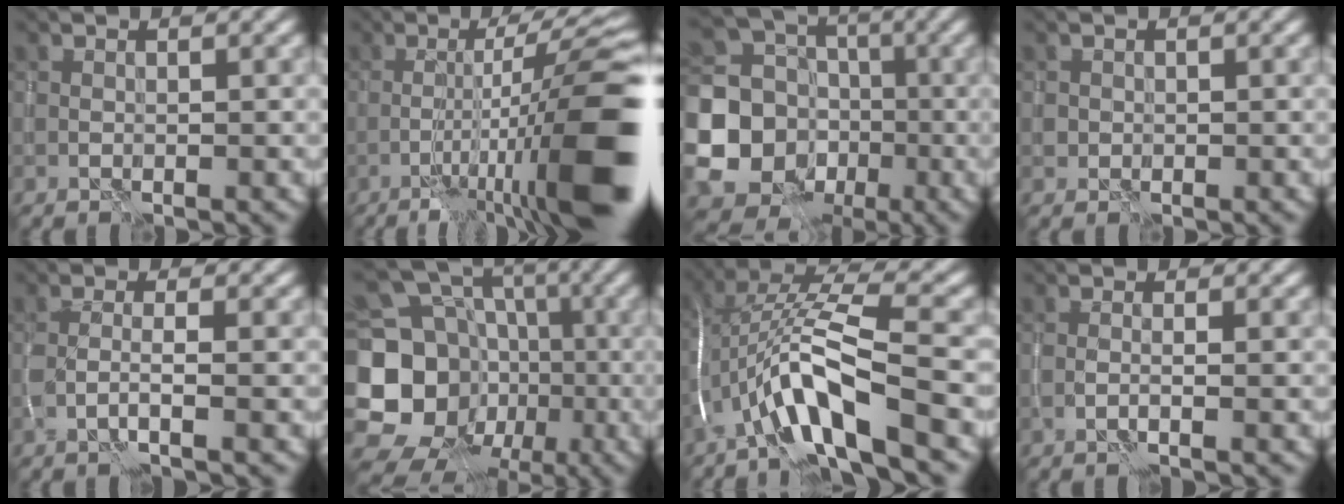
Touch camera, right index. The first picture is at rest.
{"total": 13.6, "force": [-5.0, 1.9, 12.5], "torque": [-0.181, 0.017, -0.073]}
{"total": 13.7, "force": [-2.9, 12.3, 5.2], "torque": [-0.134, -0.025, -0.070]}
{"total": 0.5, "force": [0.0, 0.5, 0.0], "torque": [0.004, -0.003, 0.000]}
{"total": 1.9, "force": [-0.5, 0.2, 1.8], "torque": [-0.034, -0.001, -0.017]}
{"total": 15.8, "force": [-2.6, 13.5, 7.9], "torque": [-0.175, -0.004, -0.051]}
{"total": 10.8, "force": [-4.1, 2.5, 9.7], "torque": [-0.188, 0.027, -0.076]}
{"total": 1.4, "force": [-0.2, 0.3, 1.3], "torque": [-0.021, -0.006, -0.011]}